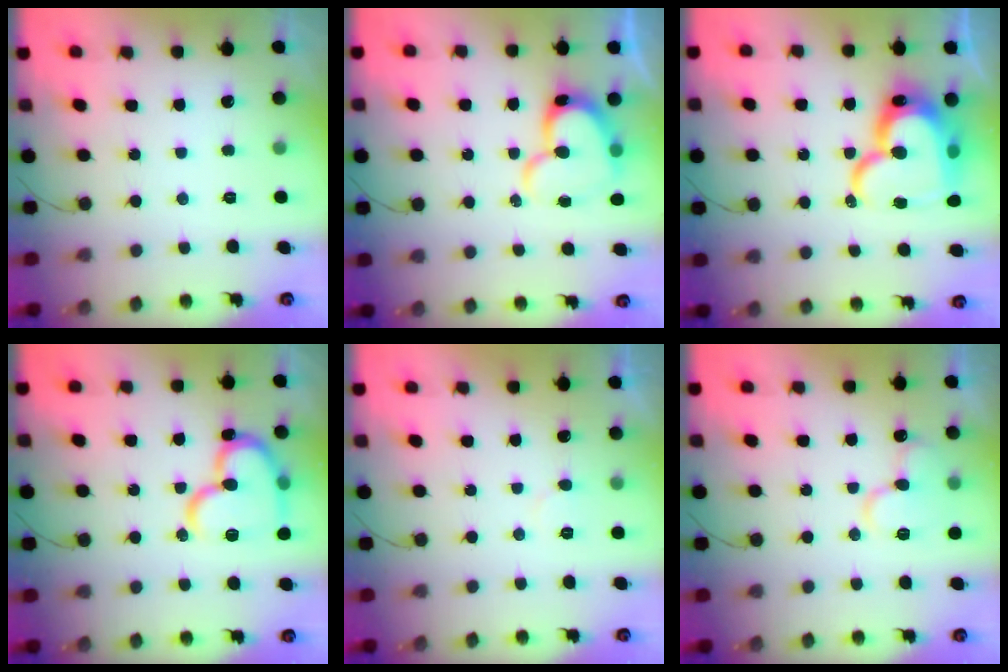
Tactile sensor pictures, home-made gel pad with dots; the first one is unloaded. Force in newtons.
{"total": 14.9, "press": 14.8, "slide": 1.5}
{"total": 25.1, "press": 25.0, "slide": 1.9}
{"total": 18.4, "press": 18.2, "slide": 2.4}
{"total": 3.1, "press": 3.1, "slide": 0.2}
{"total": 12.0, "press": 11.9, "slide": 1.4}